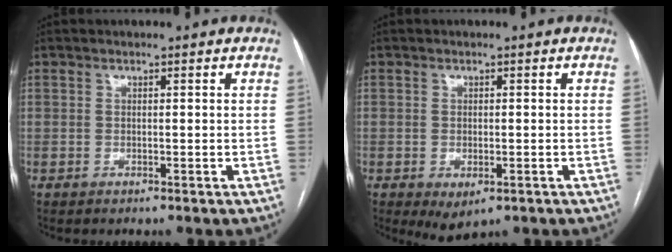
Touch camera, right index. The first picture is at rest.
{"total": 3.4, "force": [-1.4, 1.7, 2.5], "torque": [-0.034, -0.007, -0.008]}